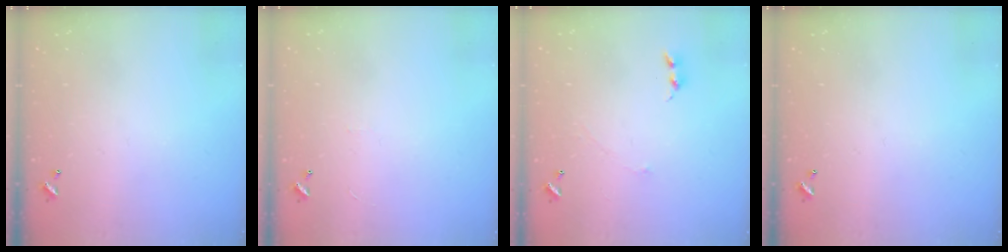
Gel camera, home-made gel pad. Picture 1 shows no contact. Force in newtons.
{"total": 1.3, "press": 1.3, "slide": 0.4}
{"total": 1.1, "press": 0.9, "slide": 0.6}
{"total": 0.0}